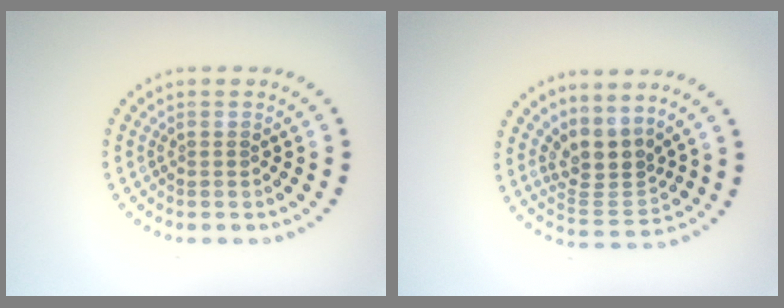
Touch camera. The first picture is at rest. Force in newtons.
{"total": 3.4, "press": 2.4, "slide": 2.4}